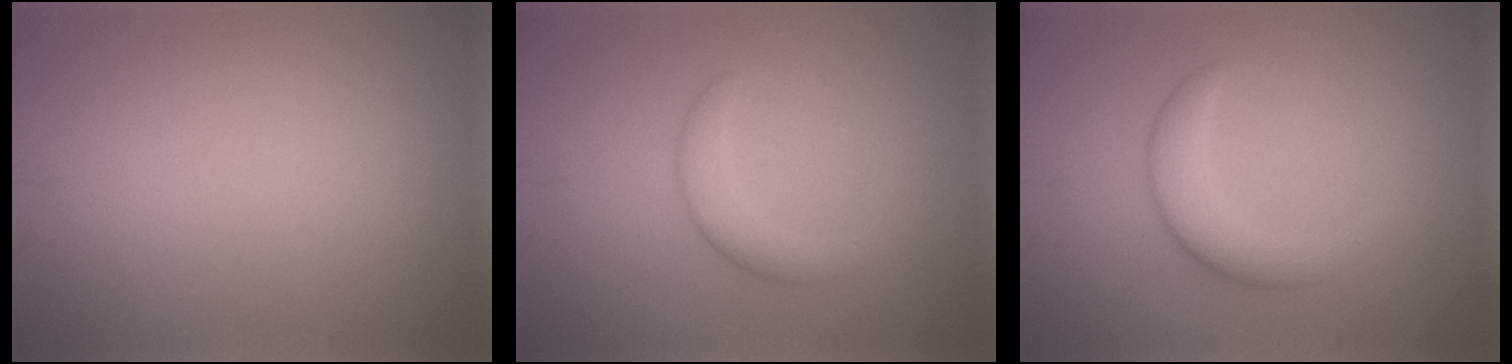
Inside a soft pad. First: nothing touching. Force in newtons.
{"total": 2.2, "press": 2.2, "slide": 0.2}
{"total": 3.2, "press": 3.2, "slide": 0.2}